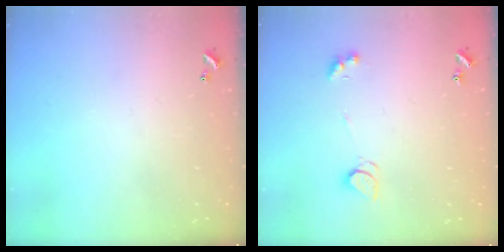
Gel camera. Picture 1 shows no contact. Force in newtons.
{"total": 2.5, "press": 2.4, "slide": 0.5}